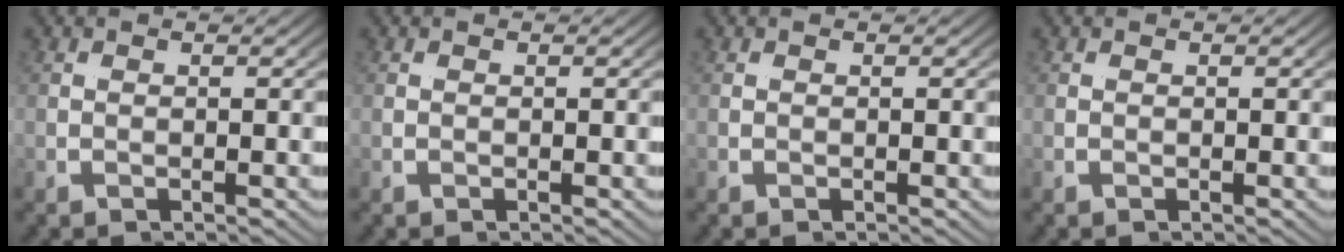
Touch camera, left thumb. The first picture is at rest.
{"total": 0.0}
{"total": 0.0}
{"total": 0.0}